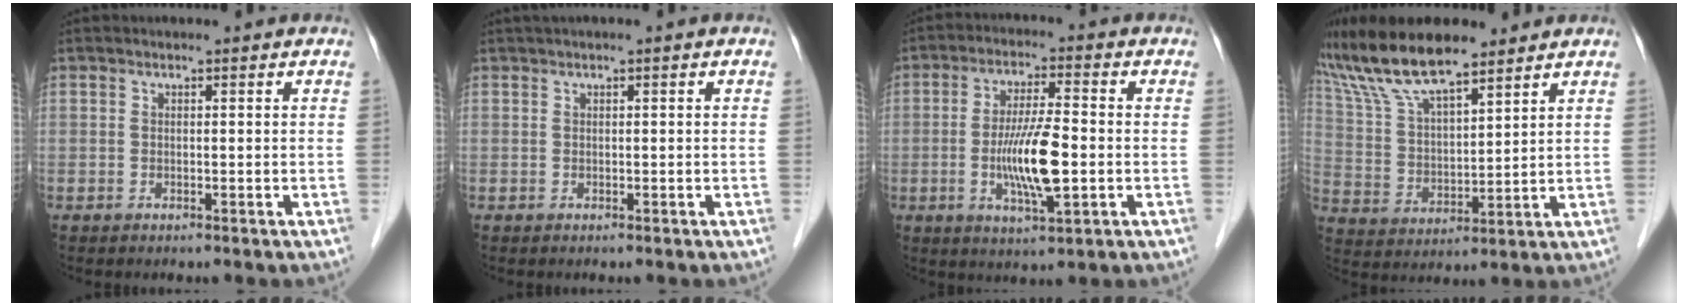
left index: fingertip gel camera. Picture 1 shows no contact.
{"total": 0.7, "force": [0.3, 0.0, 0.6], "torque": [-0.014, 0.011, 0.007]}
{"total": 9.3, "force": [-1.8, 1.3, 9.0], "torque": [-0.172, -0.010, -0.037]}
{"total": 13.0, "force": [10.7, 2.6, 6.8], "torque": [-0.147, 0.019, 0.207]}